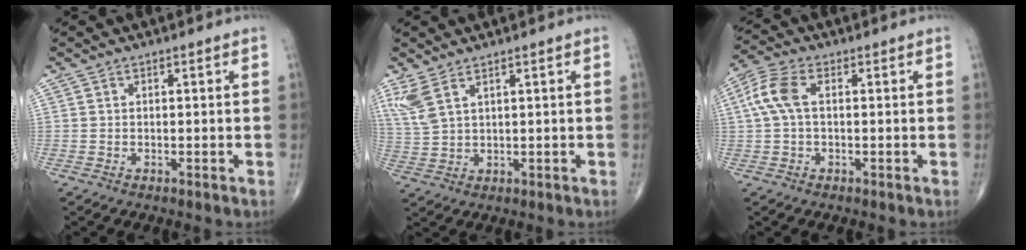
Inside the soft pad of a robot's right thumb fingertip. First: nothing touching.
{"total": 5.2, "force": [3.3, 1.7, 3.7], "torque": [-0.094, -0.006, 0.079]}
{"total": 6.6, "force": [0.9, 3.6, 5.5], "torque": [-0.140, 0.023, 0.015]}